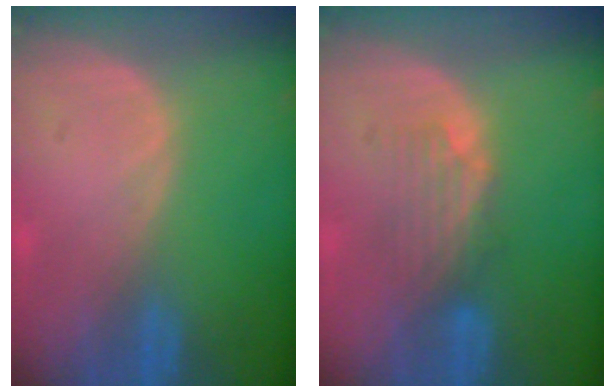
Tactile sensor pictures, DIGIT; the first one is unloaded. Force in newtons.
{"total": 4.5, "press": 3.9, "slide": 2.2}